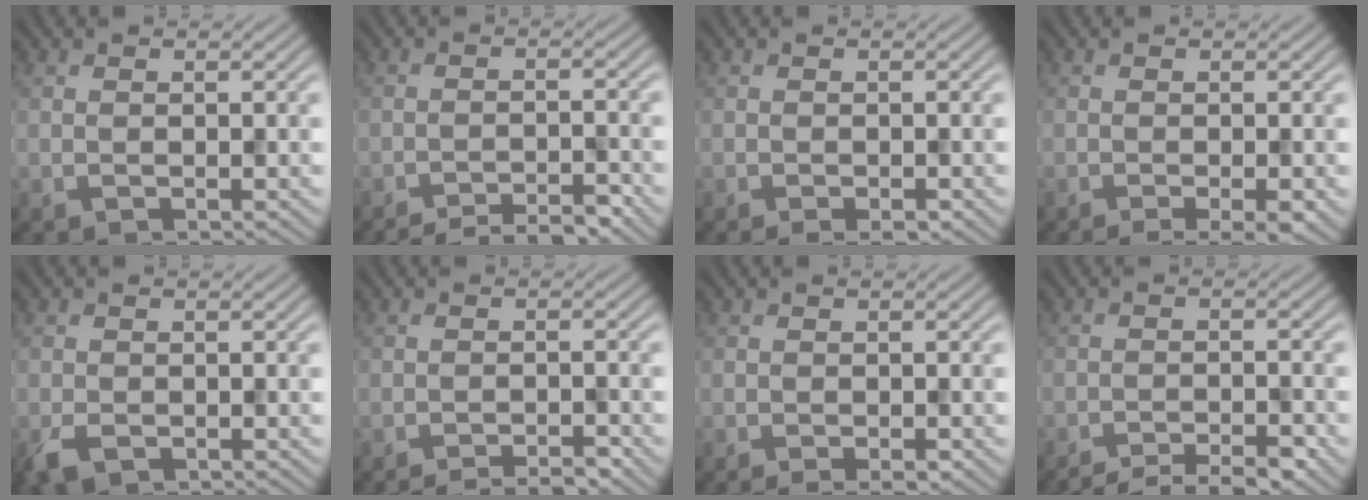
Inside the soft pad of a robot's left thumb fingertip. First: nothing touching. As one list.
[{"total": 5.6, "force": [-5.0, 0.8, 2.3], "torque": [-0.035, 0.008, -0.077]}, {"total": 2.0, "force": [-1.4, 0.7, 1.3], "torque": [-0.020, -0.002, -0.017]}, {"total": 3.4, "force": [-2.0, 0.5, 2.7], "torque": [-0.036, 0.002, -0.031]}, {"total": 2.8, "force": [-1.4, 1.8, 1.7], "torque": [-0.045, -0.013, -0.030]}, {"total": 3.4, "force": [-3.0, 0.2, 1.6], "torque": [-0.023, 0.006, -0.047]}, {"total": 2.1, "force": [-1.5, 0.5, 1.4], "torque": [-0.021, -0.001, -0.019]}, {"total": 6.1, "force": [-5.4, 1.1, 2.7], "torque": [-0.043, 0.000, -0.078]}]